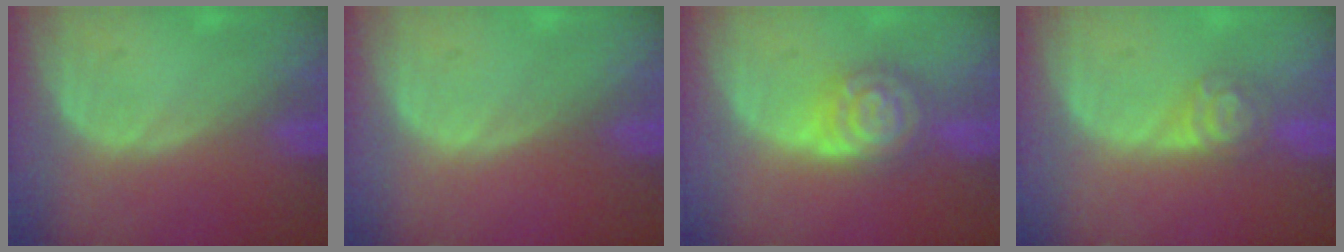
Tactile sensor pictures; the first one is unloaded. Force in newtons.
{"total": 0.0}
{"total": 6.6, "press": 6.6, "slide": 0.4}
{"total": 4.3, "press": 4.0, "slide": 1.6}